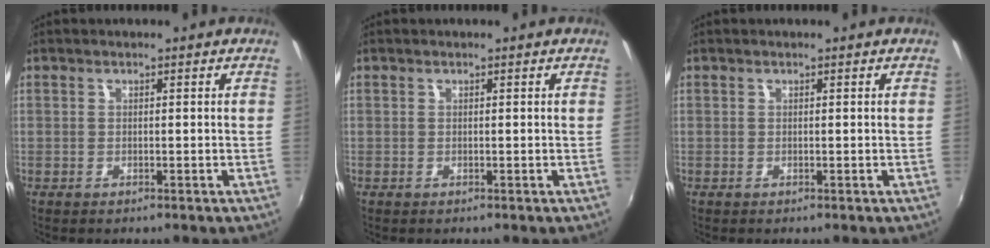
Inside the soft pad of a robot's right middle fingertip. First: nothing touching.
{"total": 0.0}
{"total": 0.0}